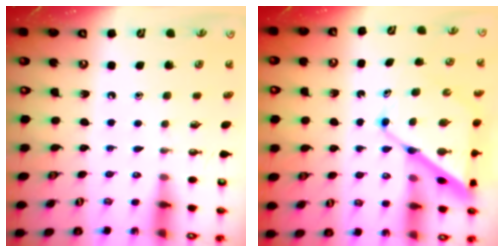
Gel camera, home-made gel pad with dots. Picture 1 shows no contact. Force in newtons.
{"total": 11.7, "press": 11.6, "slide": 1.2}